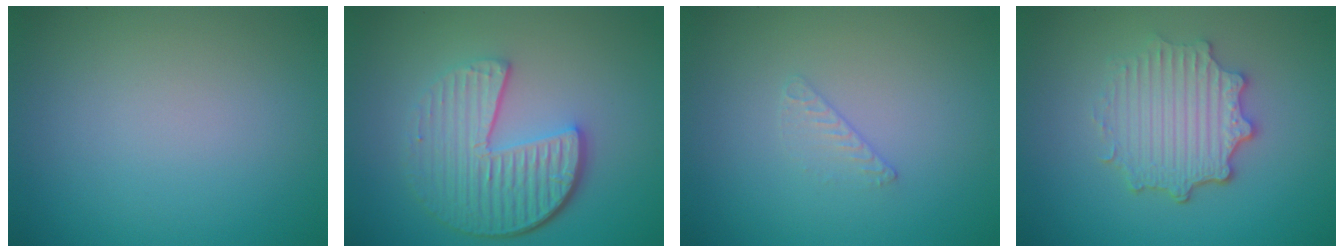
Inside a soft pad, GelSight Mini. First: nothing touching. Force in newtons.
{"total": 6.3, "press": 4.4, "slide": 4.5}
{"total": 0.6, "press": 0.3, "slide": 0.5}
{"total": 4.8, "press": 3.7, "slide": 3.0}